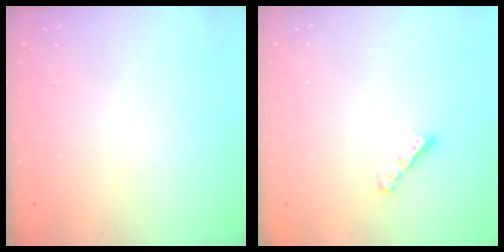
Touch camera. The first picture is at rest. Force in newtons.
{"total": 3.5, "press": 3.5, "slide": 0.3}